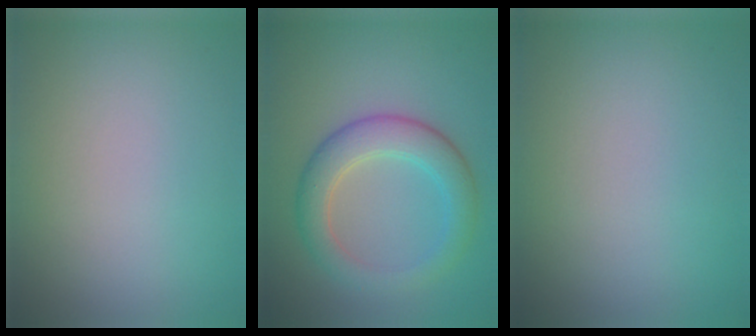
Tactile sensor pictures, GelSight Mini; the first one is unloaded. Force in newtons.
{"total": 4.5, "press": 4.5, "slide": 0.1}
{"total": 0.0}